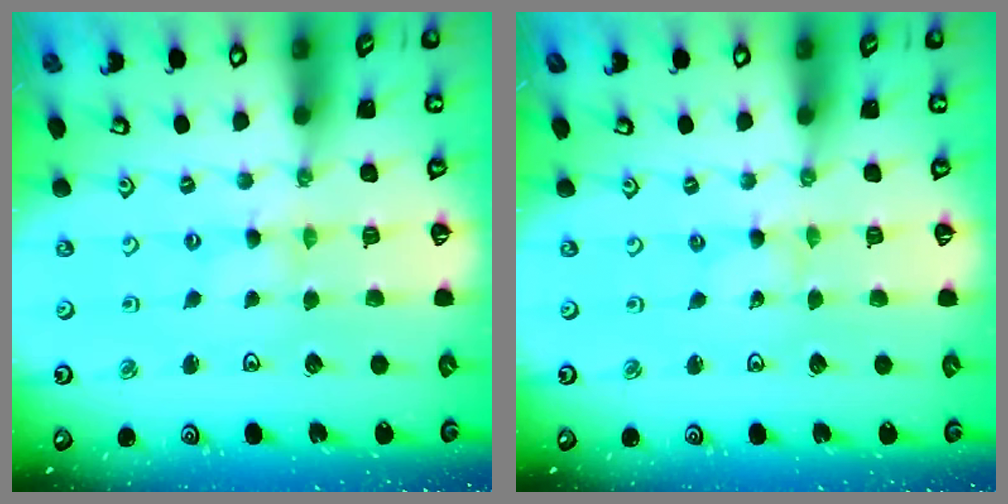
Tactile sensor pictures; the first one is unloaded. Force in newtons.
{"total": 0.0}